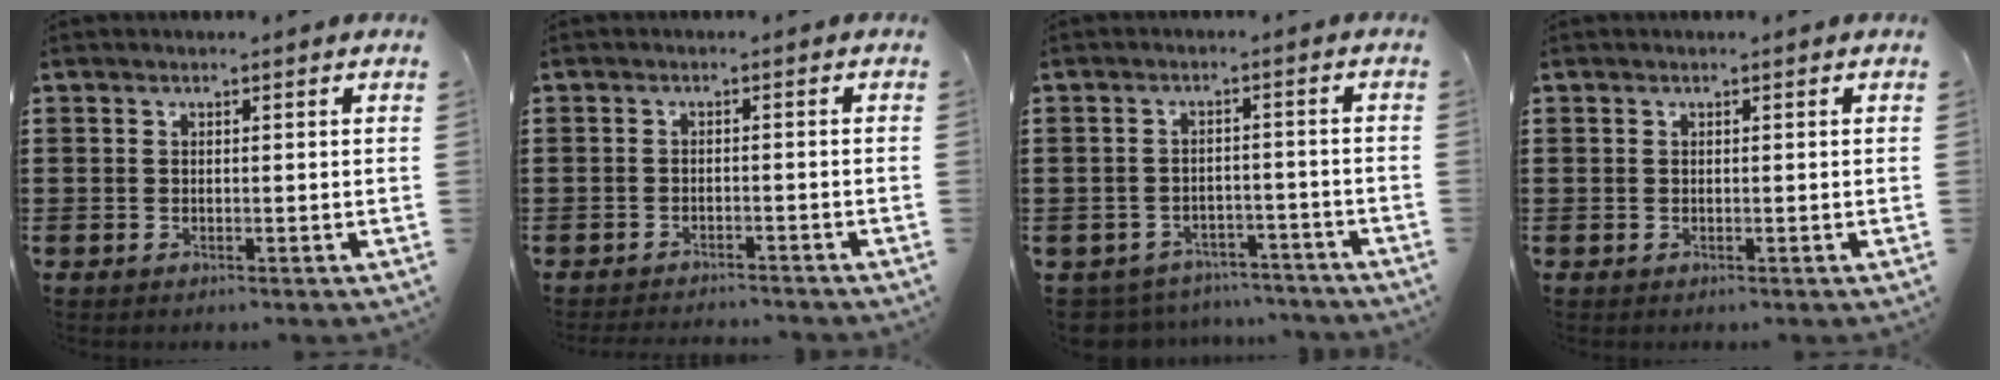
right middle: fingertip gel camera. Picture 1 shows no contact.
{"total": 1.9, "force": [-1.9, 0.1, 0.0], "torque": [-0.006, 0.000, -0.040]}
{"total": 4.1, "force": [-4.0, 0.7, -0.1], "torque": [-0.013, 0.001, -0.088]}
{"total": 0.0}